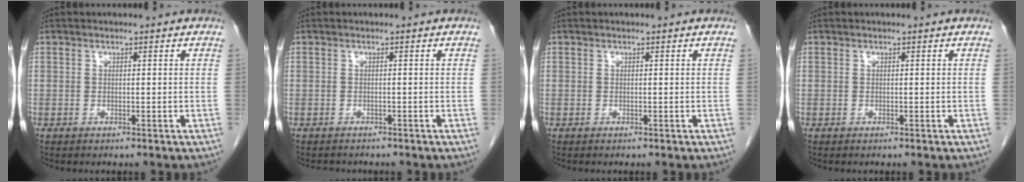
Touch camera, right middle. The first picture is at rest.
{"total": 2.0, "force": [-1.8, 0.8, 0.3], "torque": [-0.012, -0.003, -0.024]}
{"total": 0.0}
{"total": 0.0}